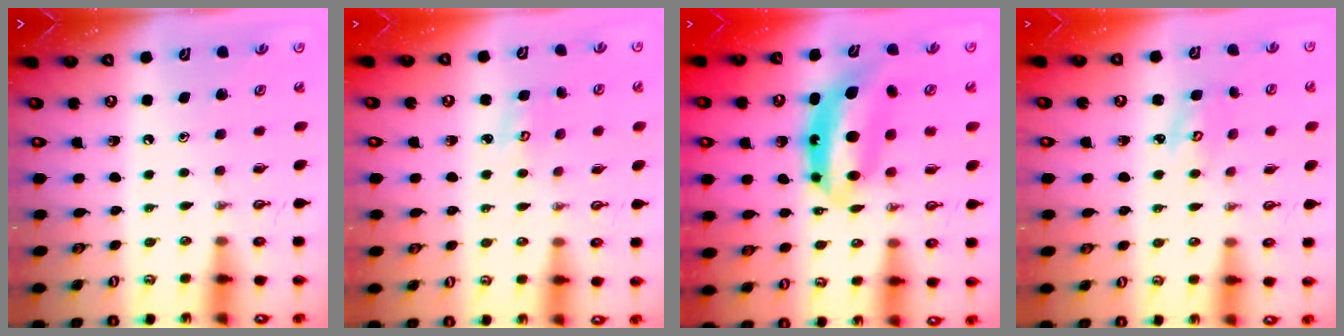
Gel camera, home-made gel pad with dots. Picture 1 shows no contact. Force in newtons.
{"total": 2.3, "press": 2.3, "slide": 0.2}
{"total": 9.9, "press": 9.8, "slide": 1.3}
{"total": 3.6, "press": 3.6, "slide": 0.4}